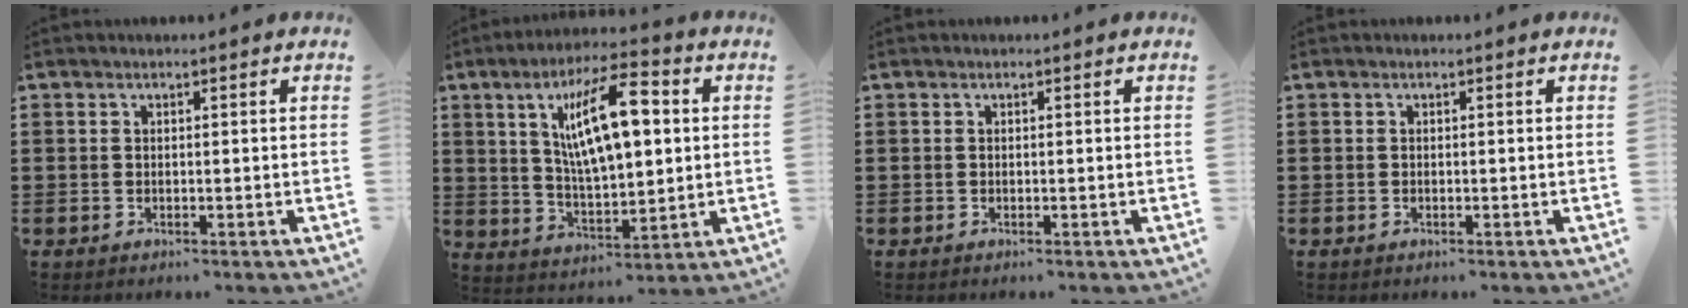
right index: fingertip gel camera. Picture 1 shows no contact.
{"total": 13.6, "force": [3.7, 4.8, 12.2], "torque": [-0.216, 0.008, 0.056]}
{"total": 0.0}
{"total": 0.0}